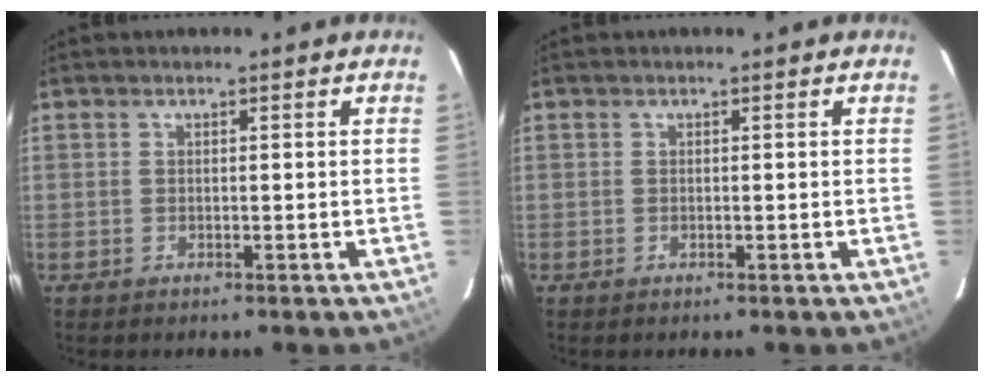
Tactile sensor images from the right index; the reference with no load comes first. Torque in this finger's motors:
{"motor_torque": [0.00, 0.00, 0.00, 0.00]}